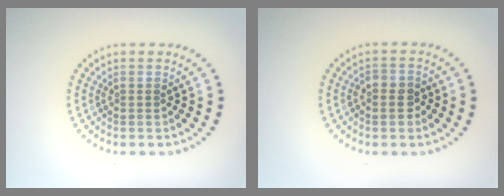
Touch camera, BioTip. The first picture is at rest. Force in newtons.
{"total": 2.0, "press": 1.9, "slide": 0.5}